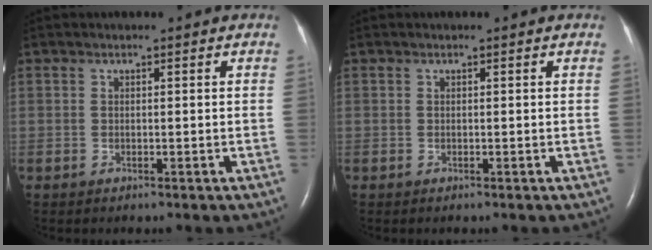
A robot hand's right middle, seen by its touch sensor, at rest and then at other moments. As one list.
[{"total": 0.0}]